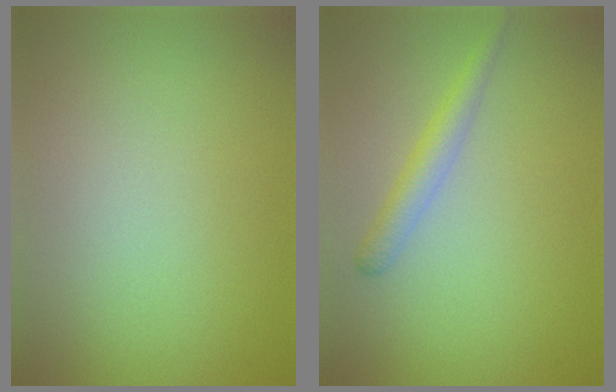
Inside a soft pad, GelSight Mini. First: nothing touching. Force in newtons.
{"total": 2.3, "press": 2.3, "slide": 0.0}